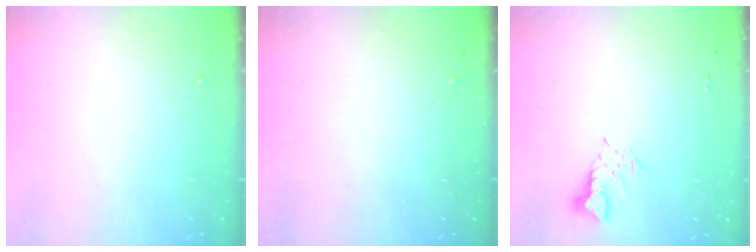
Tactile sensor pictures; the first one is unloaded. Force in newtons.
{"total": 0.0}
{"total": 3.5, "press": 3.5, "slide": 0.3}